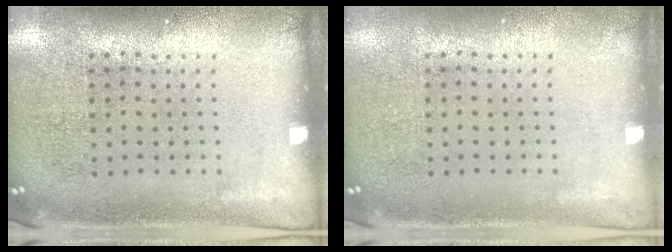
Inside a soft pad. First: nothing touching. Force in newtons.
{"total": 0.0}